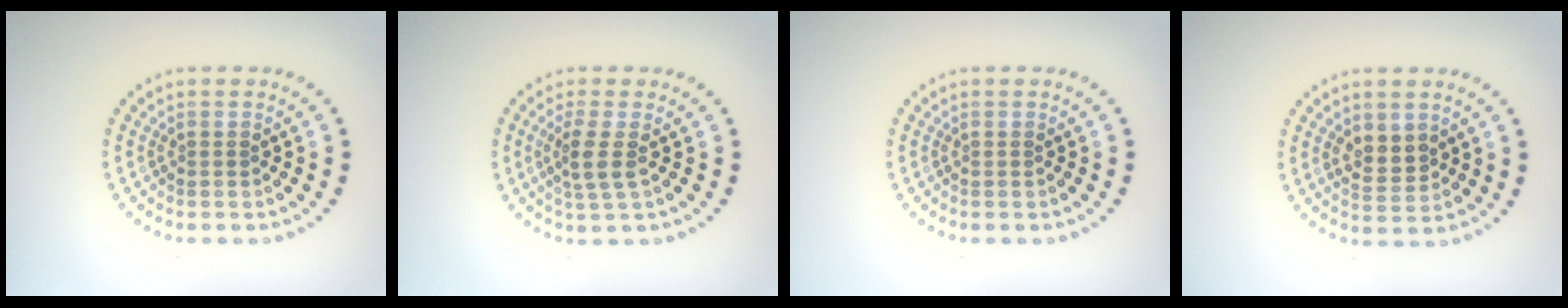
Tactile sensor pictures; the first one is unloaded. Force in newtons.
{"total": 2.4, "press": 1.9, "slide": 1.5}
{"total": 0.0}
{"total": 2.4, "press": 2.3, "slide": 0.6}